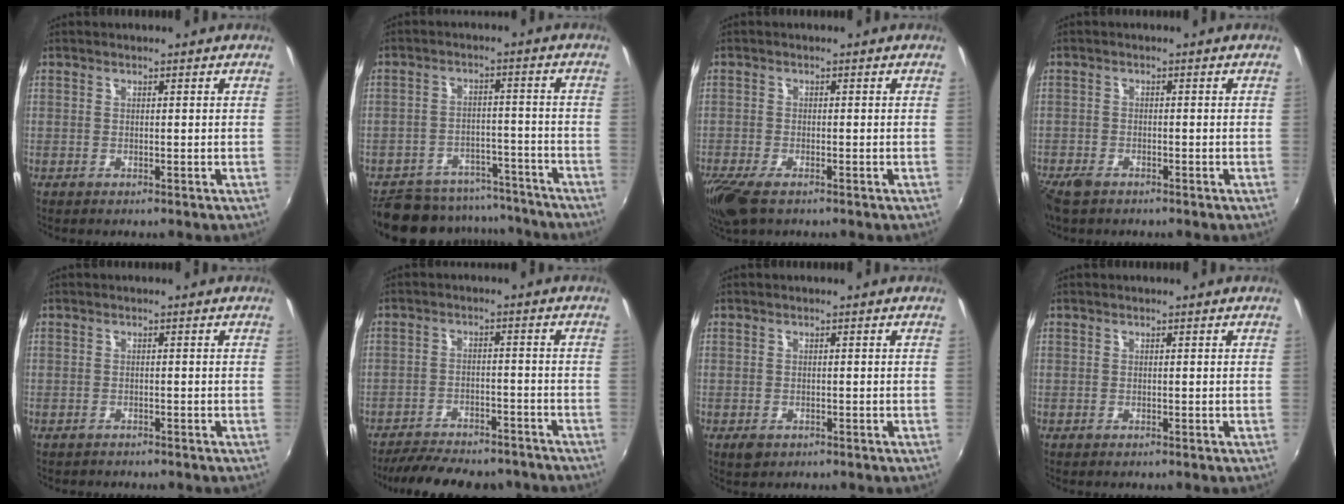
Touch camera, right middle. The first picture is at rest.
{"total": 17.7, "force": [-15.4, 6.8, 5.4], "torque": [-0.125, 0.023, -0.201]}
{"total": 6.3, "force": [-4.4, 2.0, 4.0], "torque": [-0.098, -0.028, -0.084]}
{"total": 4.1, "force": [-3.1, 1.8, 1.9], "torque": [-0.052, -0.015, -0.063]}
{"total": 1.2, "force": [-1.1, 0.5, 0.1], "torque": [-0.007, -0.004, -0.017]}
{"total": 16.4, "force": [-13.9, 5.3, 7.0], "torque": [-0.148, -0.013, -0.187]}
{"total": 1.8, "force": [-1.0, 1.3, 0.9], "torque": [-0.017, -0.006, -0.016]}
{"total": 0.0}